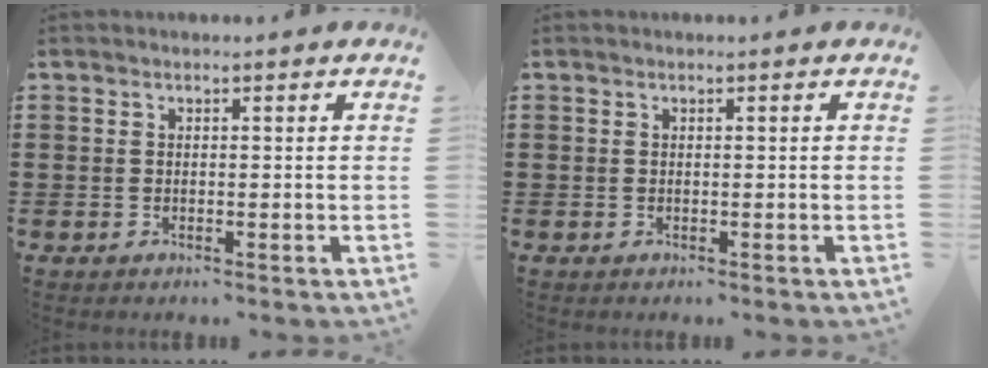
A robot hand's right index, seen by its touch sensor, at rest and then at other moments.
{"total": 0.0}